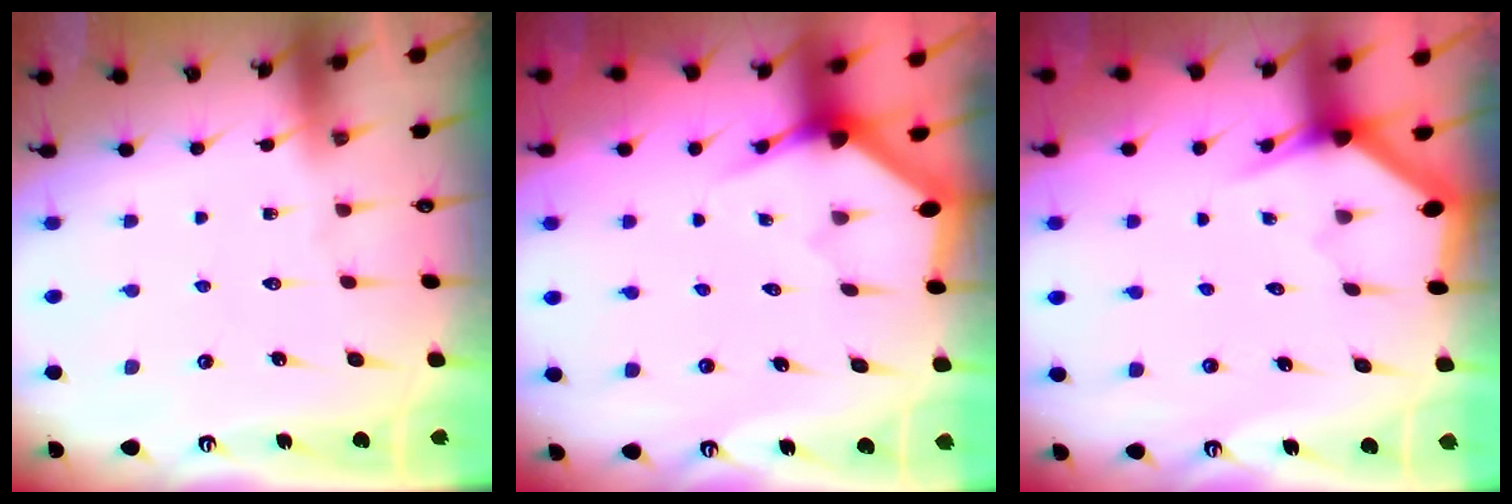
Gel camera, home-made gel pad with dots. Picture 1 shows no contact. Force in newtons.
{"total": 3.5, "press": 3.5, "slide": 0.1}
{"total": 3.1, "press": 3.1, "slide": 0.2}